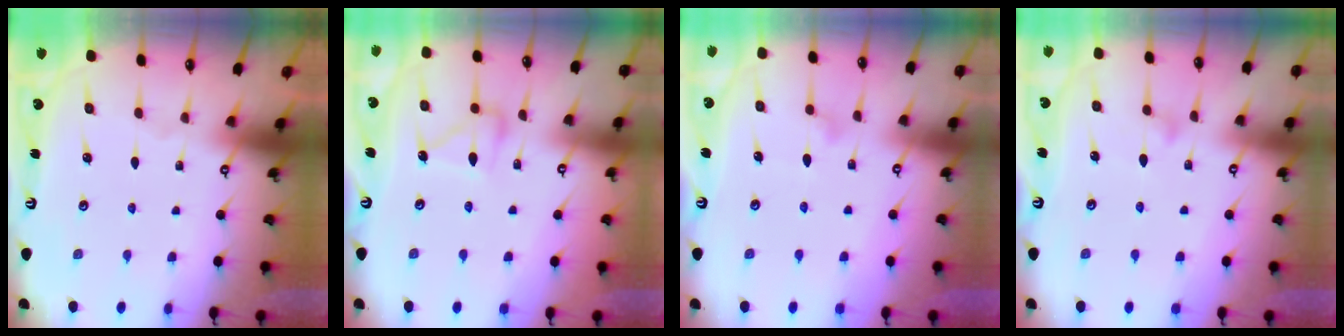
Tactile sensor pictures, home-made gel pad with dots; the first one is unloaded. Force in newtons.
{"total": 9.5, "press": 9.5, "slide": 0.7}
{"total": 9.1, "press": 9.1, "slide": 0.5}
{"total": 8.6, "press": 8.6, "slide": 0.6}